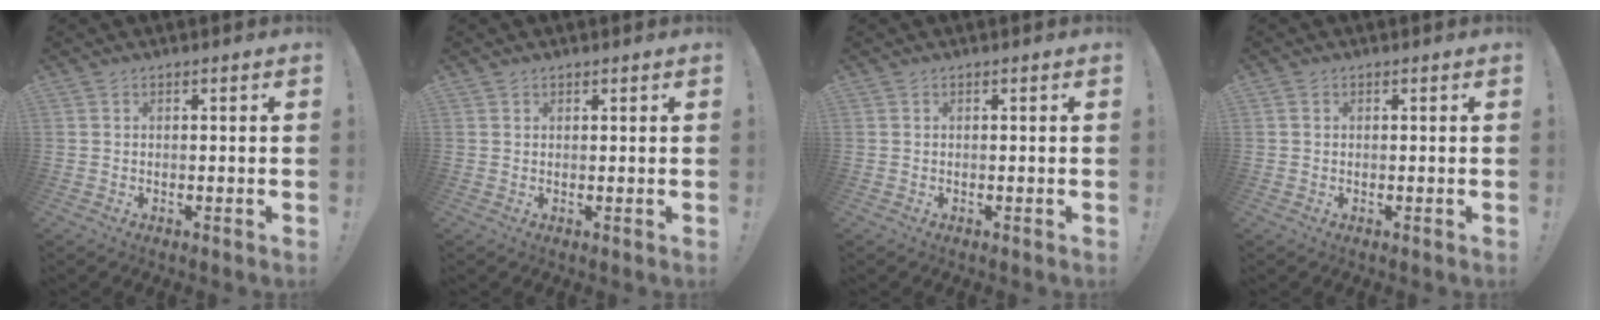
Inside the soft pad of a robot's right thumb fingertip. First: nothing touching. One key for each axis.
{"total": 0.7, "fx": 0.5, "fy": 0.4, "fz": 0.1, "tx": 0.001, "ty": -0.002, "tz": 0.010}
{"total": 0.0}
{"total": 0.6, "fx": 0.2, "fy": 0.5, "fz": 0.2, "tx": -0.003, "ty": 0.003, "tz": 0.003}